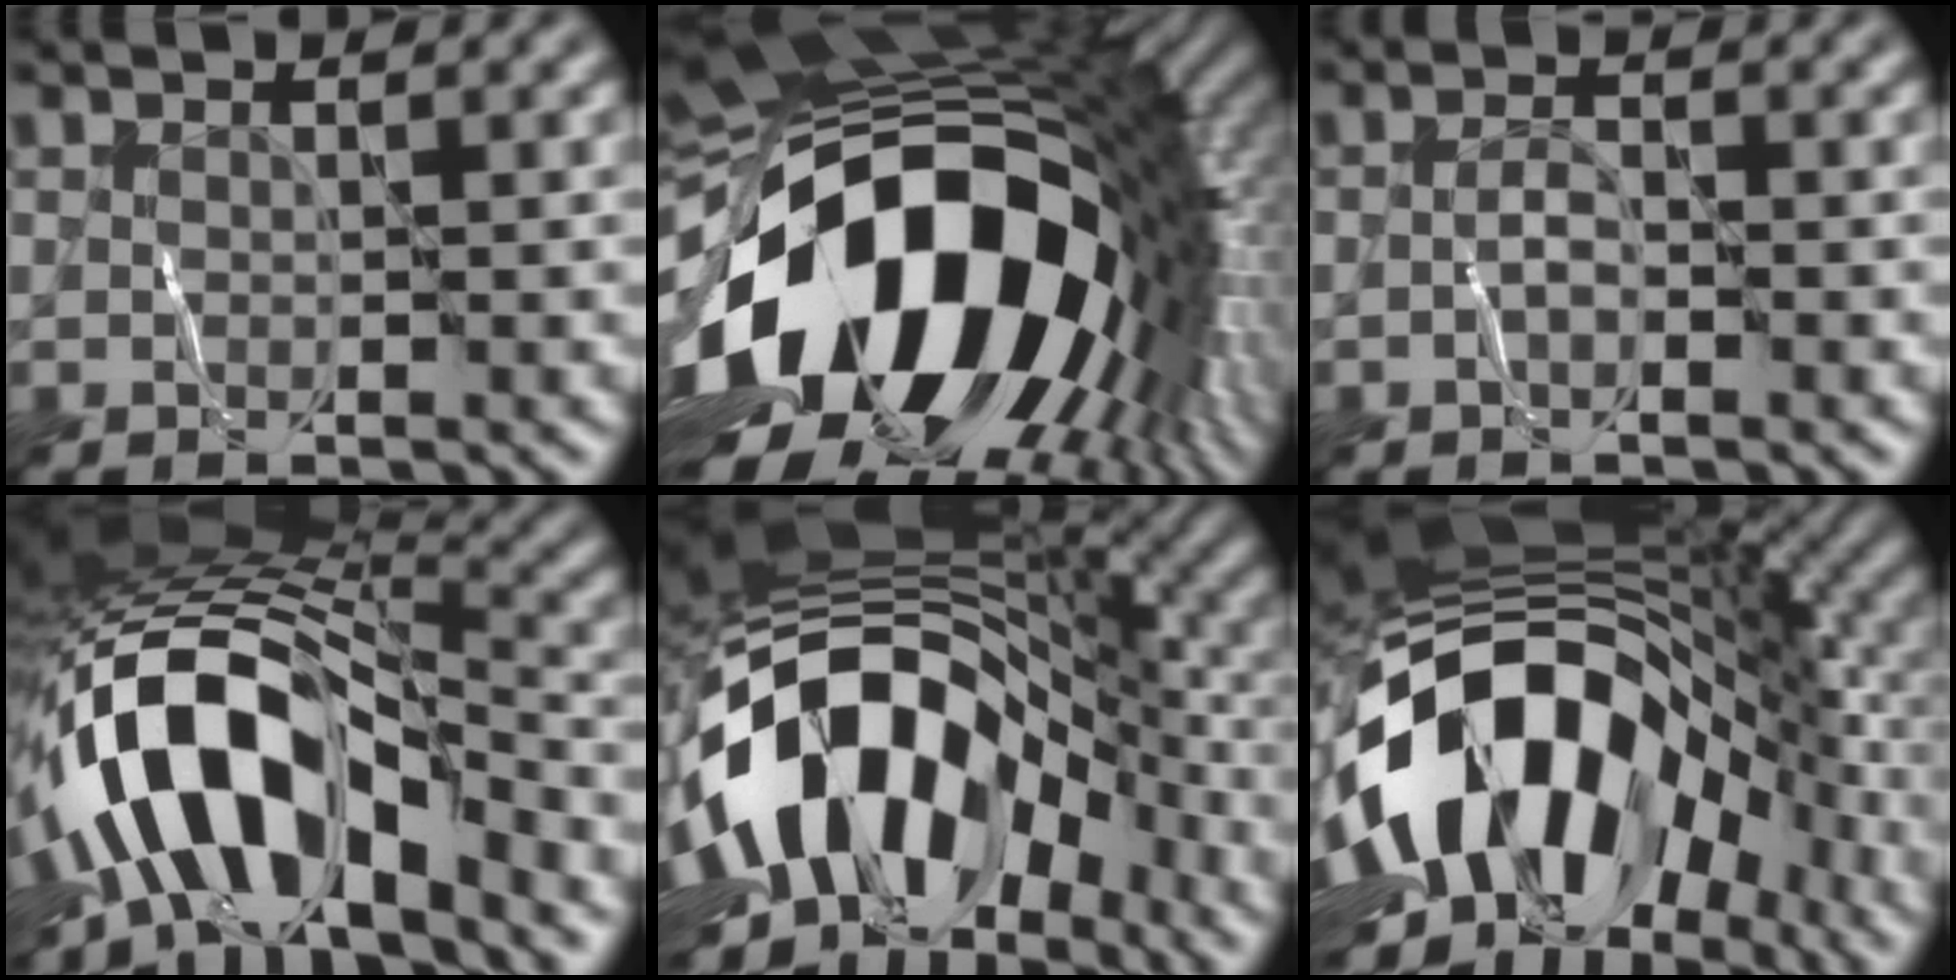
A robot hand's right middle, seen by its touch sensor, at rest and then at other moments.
{"total": 20.9, "force": [-3.9, 12.6, 16.1], "torque": [-0.315, -0.051, -0.058]}
{"total": 1.2, "force": [-0.5, 0.5, 0.9], "torque": [-0.019, 0.003, -0.014]}
{"total": 13.2, "force": [-5.9, 5.8, 10.3], "torque": [-0.174, 0.011, -0.107]}
{"total": 15.2, "force": [-4.6, 10.0, 10.5], "torque": [-0.172, 0.004, -0.086]}
{"total": 16.8, "force": [-4.5, 10.9, 12.0], "torque": [-0.208, -0.003, -0.087]}